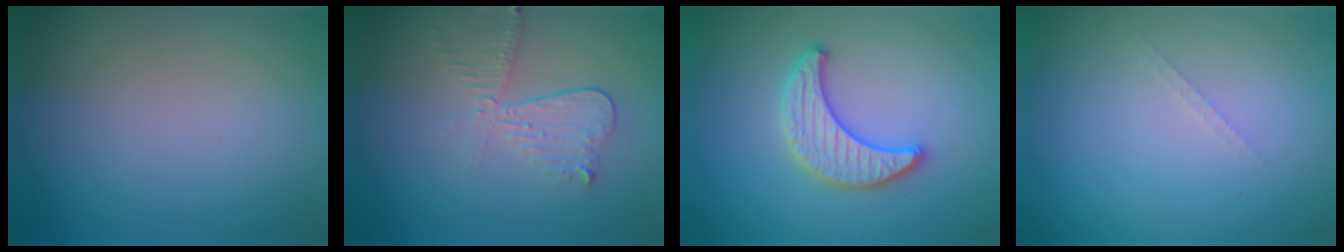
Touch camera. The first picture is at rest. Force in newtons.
{"total": 3.1, "press": 2.7, "slide": 1.6}
{"total": 3.3, "press": 3.3, "slide": 0.4}
{"total": 0.6, "press": 0.6, "slide": 0.1}